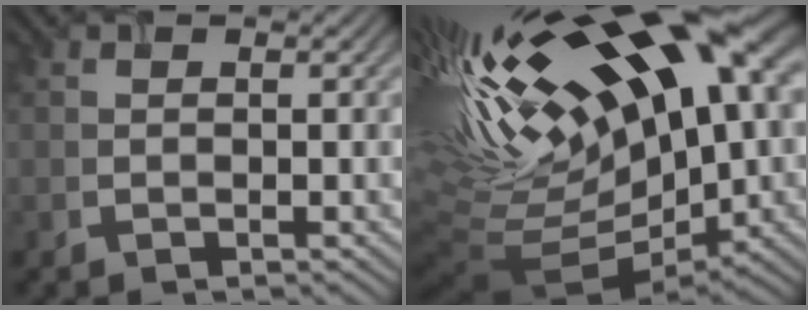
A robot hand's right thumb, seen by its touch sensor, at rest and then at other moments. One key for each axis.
{"total": 20.9, "fx": 6.3, "fy": 8.8, "fz": 17.9, "tx": -0.361, "ty": -0.007, "tz": 0.133}